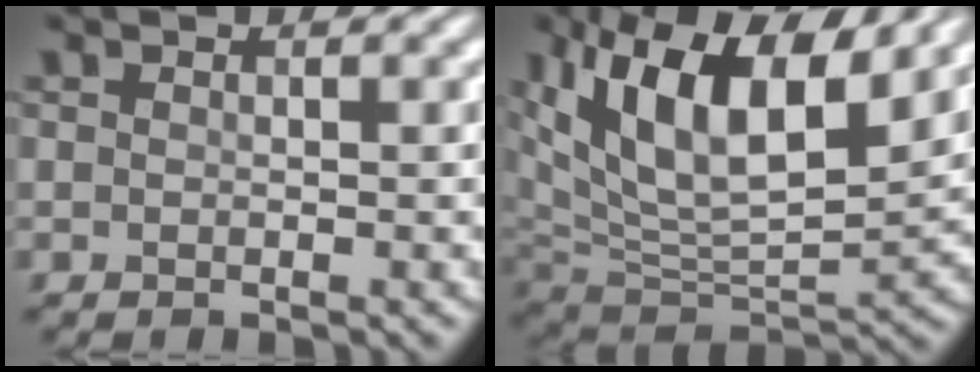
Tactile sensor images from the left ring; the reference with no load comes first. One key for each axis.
{"total": 13.7, "fx": 6.2, "fy": 6.0, "fz": 10.7, "tx": -0.184, "ty": 0.004, "tz": 0.113}